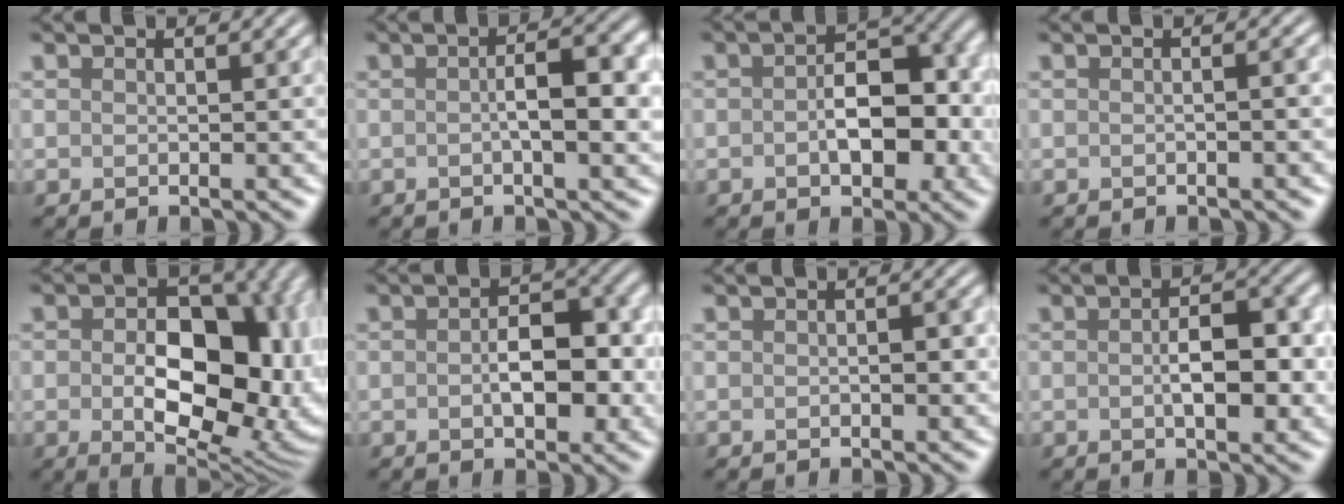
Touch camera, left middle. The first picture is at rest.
{"total": 4.8, "force": [-0.1, 1.2, 4.6], "torque": [-0.075, 0.005, -0.002]}
{"total": 6.2, "force": [-0.5, 3.5, 5.1], "torque": [-0.065, 0.001, -0.008]}
{"total": 1.3, "force": [-0.2, 0.4, 1.2], "torque": [-0.012, 0.003, -0.005]}
{"total": 12.8, "force": [-1.1, 8.2, 9.7], "torque": [-0.112, -0.012, -0.003]}
{"total": 5.0, "force": [-0.6, 2.6, 4.2], "torque": [-0.059, 0.001, -0.008]}
{"total": 1.3, "force": [-0.2, 0.4, 1.2], "torque": [-0.020, 0.003, -0.001]}
{"total": 4.9, "force": [-0.5, 2.1, 4.4], "torque": [-0.070, 0.001, -0.008]}